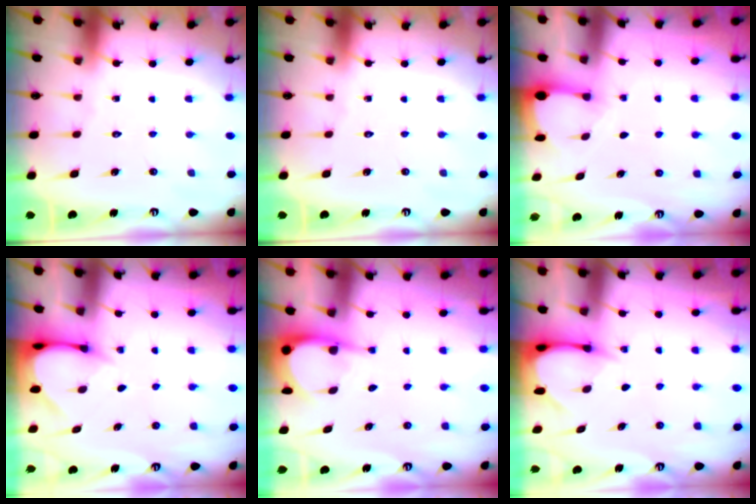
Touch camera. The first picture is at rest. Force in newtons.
{"total": 0.0}
{"total": 2.0, "press": 2.0, "slide": 0.4}
{"total": 3.2, "press": 3.2, "slide": 0.3}
{"total": 4.9, "press": 4.9, "slide": 0.3}
{"total": 3.4, "press": 3.4, "slide": 0.4}